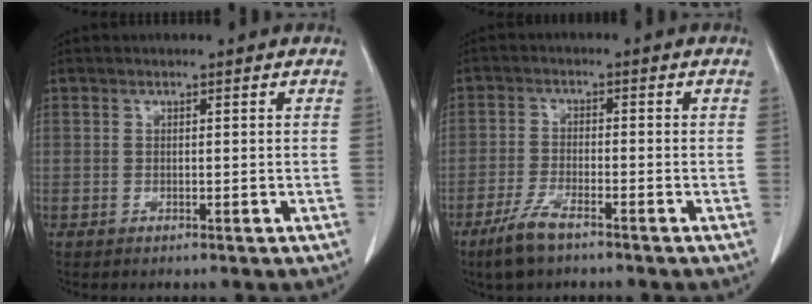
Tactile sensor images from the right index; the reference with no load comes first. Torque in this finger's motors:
{"motor_torque": [0.37, -0.31, 0.20, 0.06]}